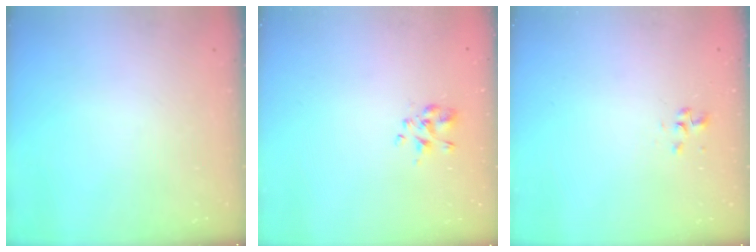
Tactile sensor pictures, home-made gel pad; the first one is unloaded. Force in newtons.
{"total": 2.3, "press": 2.2, "slide": 0.8}
{"total": 1.7, "press": 1.6, "slide": 0.6}